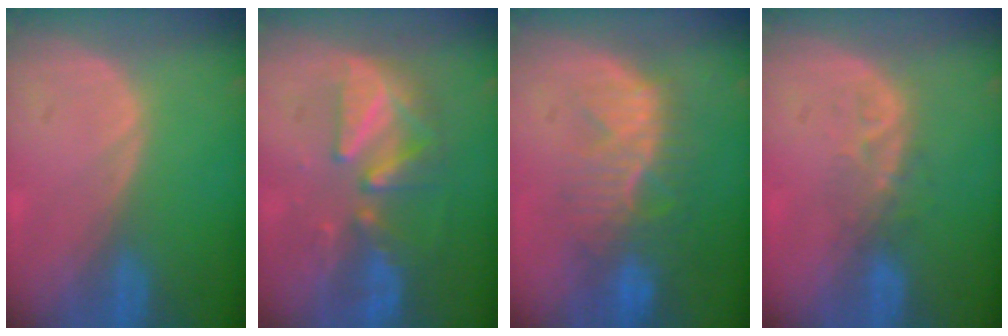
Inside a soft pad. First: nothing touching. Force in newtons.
{"total": 8.2, "press": 8.0, "slide": 1.8}
{"total": 10.1, "press": 8.7, "slide": 5.1}
{"total": 3.4, "press": 3.2, "slide": 1.1}